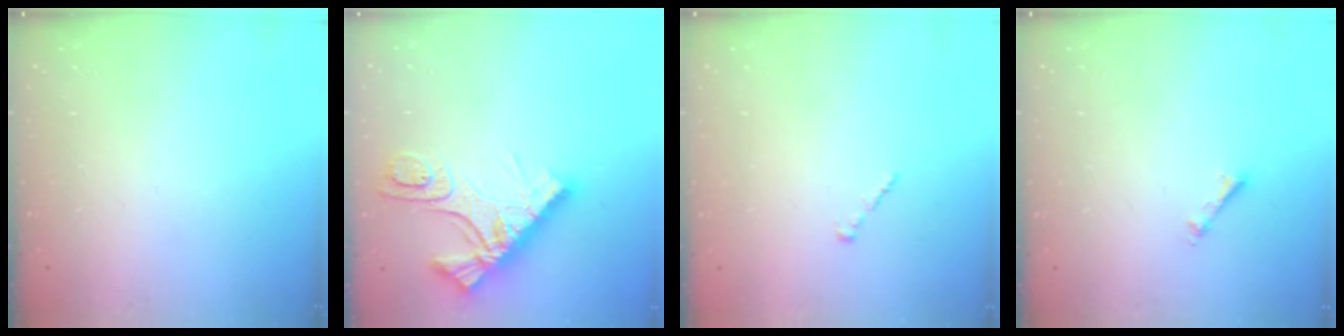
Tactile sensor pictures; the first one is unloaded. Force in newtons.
{"total": 13.7, "press": 13.7, "slide": 1.4}
{"total": 0.0}
{"total": 2.7, "press": 2.7, "slide": 0.3}